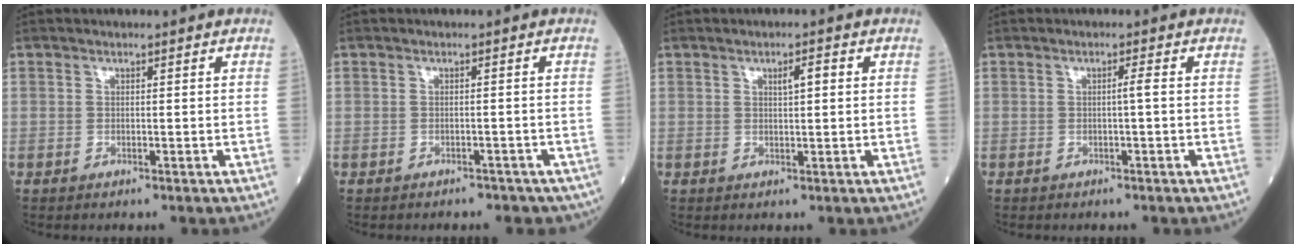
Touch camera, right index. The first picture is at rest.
{"total": 5.5, "force": [-4.6, 2.8, 1.4], "torque": [-0.014, 0.003, -0.042]}
{"total": 2.2, "force": [0.7, 0.4, 2.0], "torque": [-0.033, 0.003, 0.011]}
{"total": 1.1, "force": [0.0, -0.3, 1.0], "torque": [-0.016, 0.002, -0.001]}